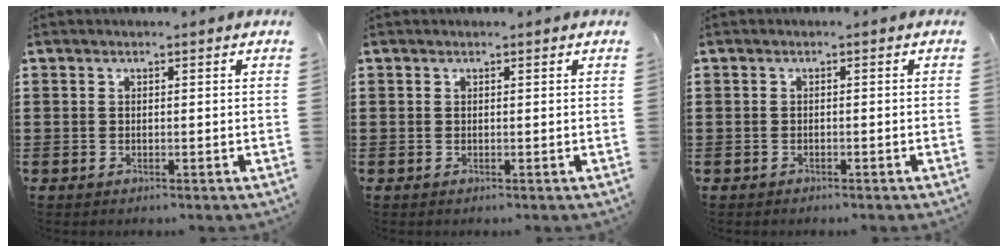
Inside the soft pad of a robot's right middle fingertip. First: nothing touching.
{"total": 0.0}
{"total": 0.6, "force": [-0.6, 0.2, 0.1], "torque": [-0.003, 0.000, -0.013]}